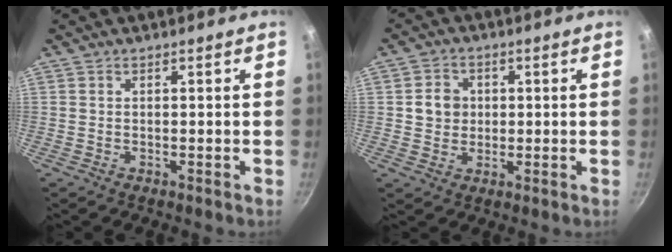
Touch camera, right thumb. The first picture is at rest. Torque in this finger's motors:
{"motor_torque": [-0.19, 0.36, 0.05, -0.06, -0.01]}